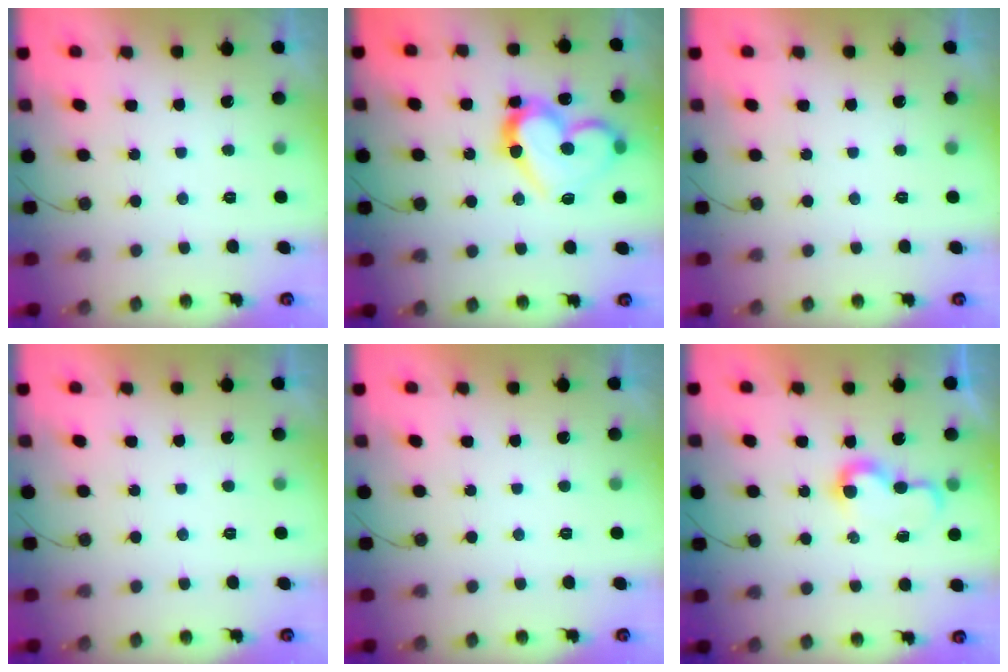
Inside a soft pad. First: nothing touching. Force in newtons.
{"total": 17.5, "press": 17.4, "slide": 1.5}
{"total": 0.0}
{"total": 1.7, "press": 1.7, "slide": 0.0}
{"total": 1.8, "press": 1.8, "slide": 0.0}
{"total": 6.4, "press": 6.4, "slide": 0.8}